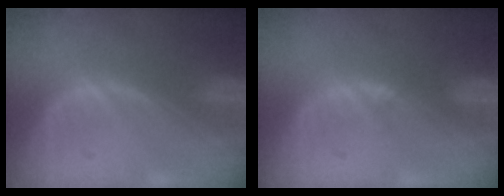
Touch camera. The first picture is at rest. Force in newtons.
{"total": 0.9, "press": 0.6, "slide": 0.7}